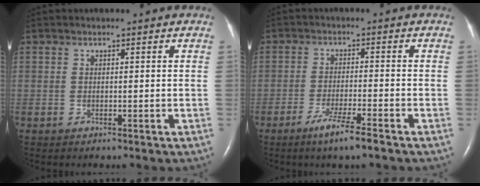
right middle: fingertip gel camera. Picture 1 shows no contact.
{"total": 5.3, "force": [-3.6, -0.3, 3.9], "torque": [-0.079, -0.012, -0.070]}